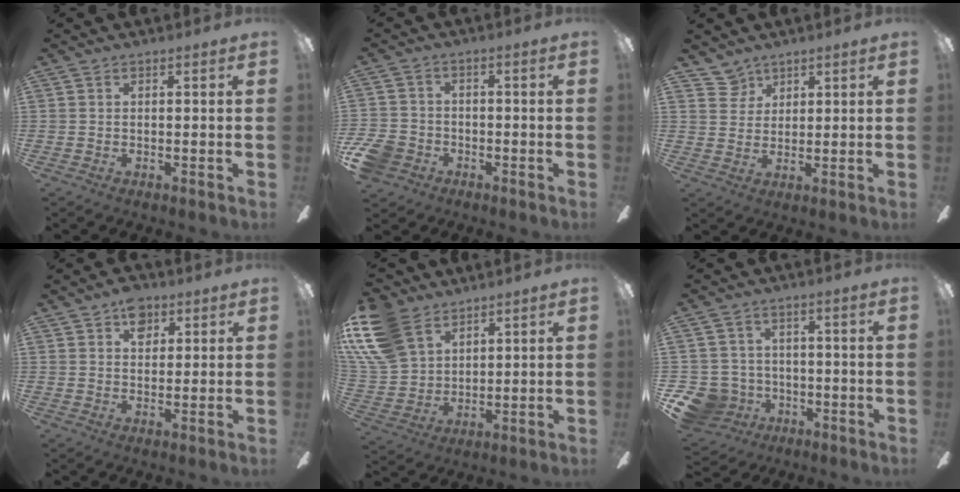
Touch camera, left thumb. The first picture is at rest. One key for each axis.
{"total": 6.7, "fx": -3.4, "fy": 5.2, "fz": 2.7, "tx": -0.073, "ty": 0.024, "tz": -0.066}
{"total": 5.1, "fx": 3.8, "fy": 3.4, "fz": 0.2, "tx": -0.006, "ty": -0.015, "tz": 0.072}
{"total": 6.0, "fx": 3.2, "fy": 4.0, "fz": 3.1, "tx": -0.028, "ty": -0.003, "tz": 0.054}
{"total": 16.5, "fx": 9.6, "fy": 10.7, "fz": 8.0, "tx": -0.209, "ty": -0.035, "tz": 0.183}
{"total": 8.7, "fx": -3.6, "fy": 7.6, "fz": 2.2, "tx": -0.079, "ty": 0.027, "tz": -0.062}